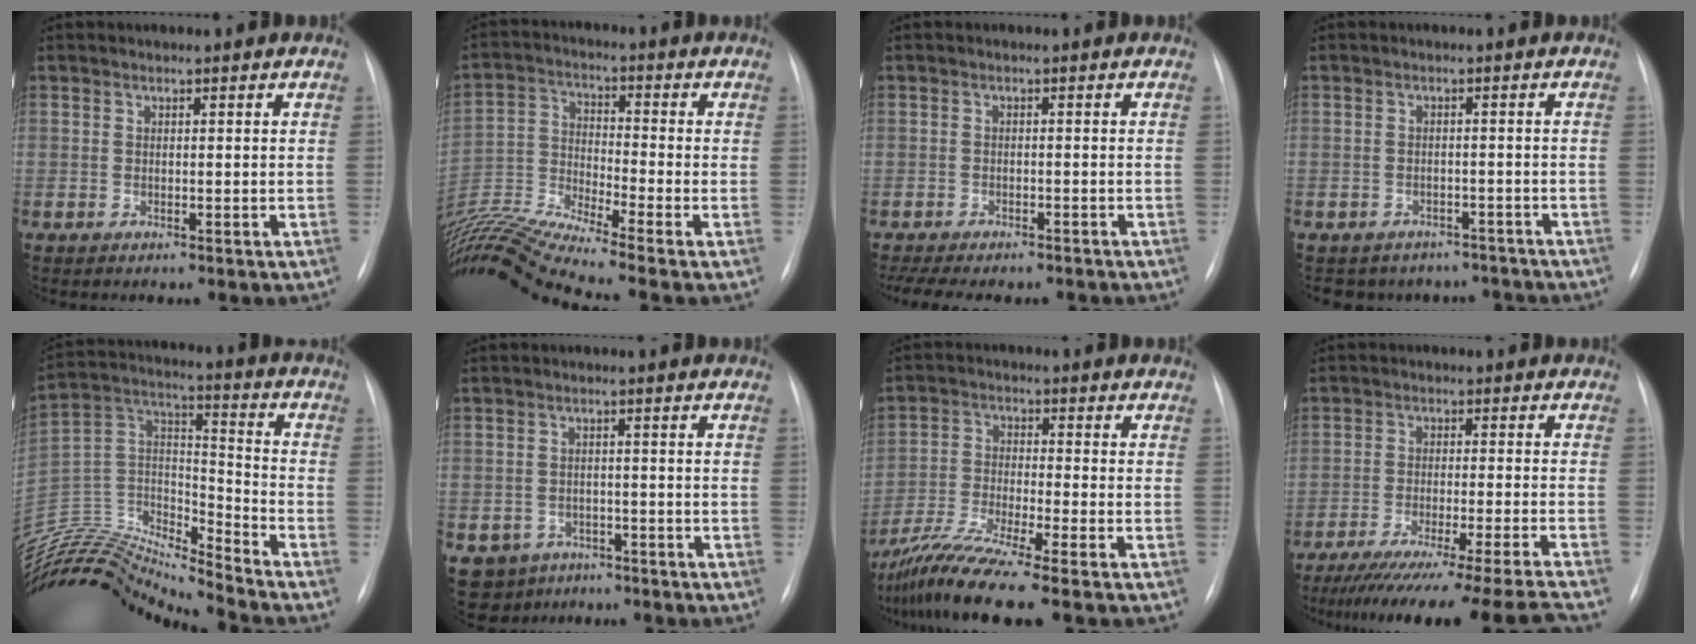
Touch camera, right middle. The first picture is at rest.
{"total": 14.7, "force": [-13.1, -2.3, 6.2], "torque": [-0.132, -0.003, -0.243]}
{"total": 11.4, "force": [-9.6, 3.7, 4.9], "torque": [-0.089, -0.001, -0.125]}
{"total": 8.6, "force": [-7.4, 4.4, 0.3], "torque": [0.004, 0.021, -0.080]}
{"total": 18.7, "force": [-18.3, -0.4, 3.7], "torque": [-0.061, 0.048, -0.330]}
{"total": 6.2, "force": [-3.9, 4.7, 1.1], "torque": [-0.018, 0.007, -0.052]}
{"total": 10.0, "force": [-8.0, -1.1, 5.9], "torque": [-0.114, -0.034, -0.145]}
{"total": 21.2, "force": [-18.9, -2.8, 9.1], "torque": [-0.107, -0.057, -0.273]}